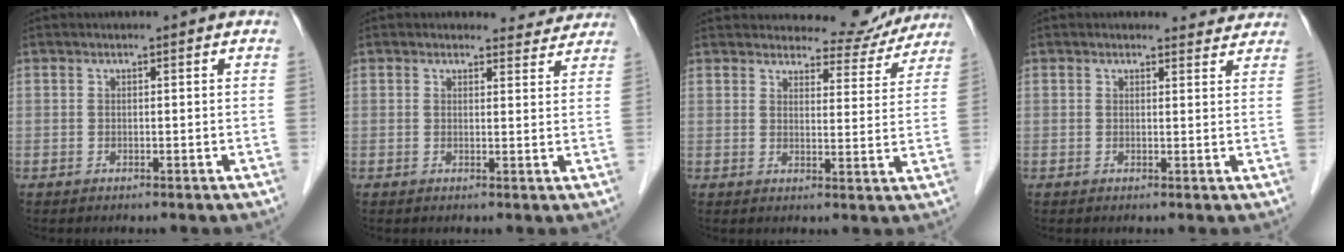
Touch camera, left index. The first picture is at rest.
{"total": 3.6, "force": [3.3, 1.2, -0.4], "torque": [0.008, -0.006, 0.026]}
{"total": 8.8, "force": [8.5, 2.4, 0.6], "torque": [0.007, -0.011, 0.095]}
{"total": 2.9, "force": [2.8, 1.0, -0.3], "torque": [0.003, -0.003, 0.019]}